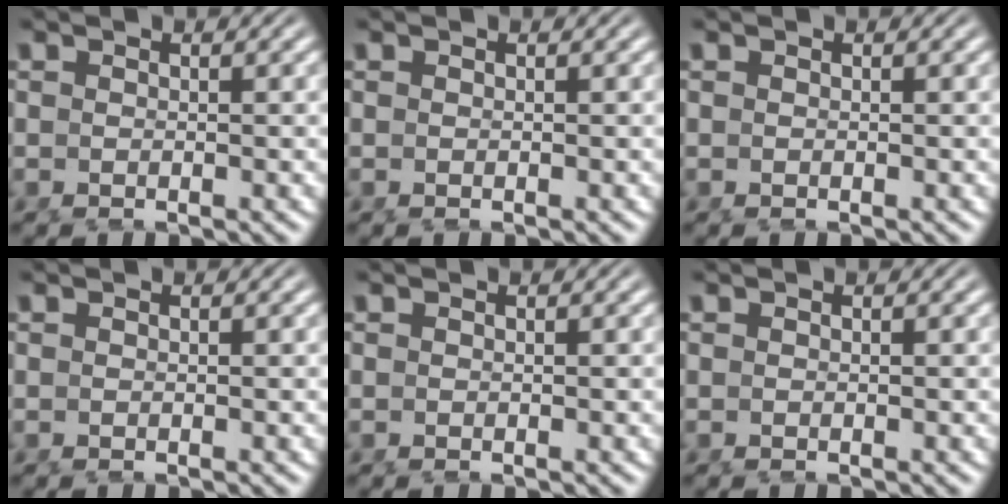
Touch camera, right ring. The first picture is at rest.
{"total": 0.0}
{"total": 0.0}
{"total": 0.0}
{"total": 0.0}
{"total": 0.0}